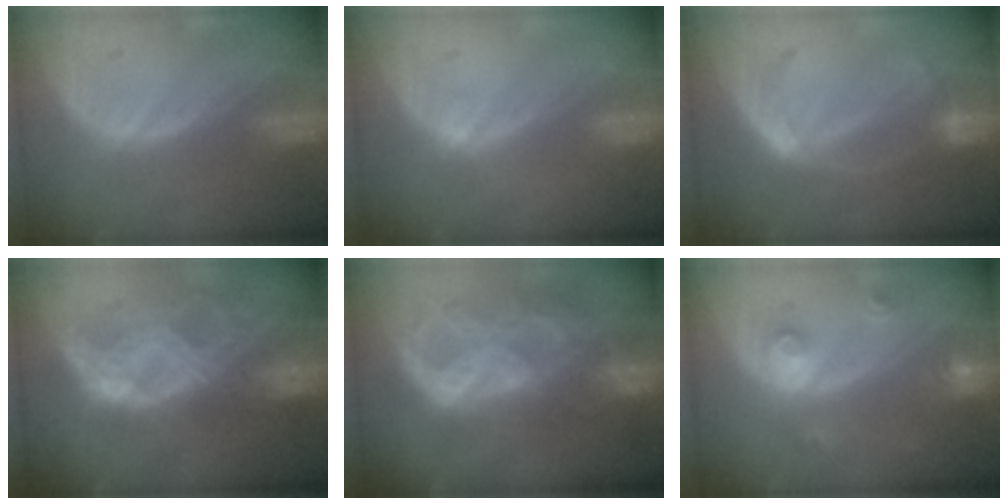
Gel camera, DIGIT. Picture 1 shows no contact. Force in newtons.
{"total": 0.8, "press": 0.6, "slide": 0.5}
{"total": 5.3, "press": 5.2, "slide": 1.2}
{"total": 9.9, "press": 8.8, "slide": 4.5}
{"total": 10.9, "press": 9.2, "slide": 5.7}
{"total": 3.1, "press": 2.9, "slide": 1.2}